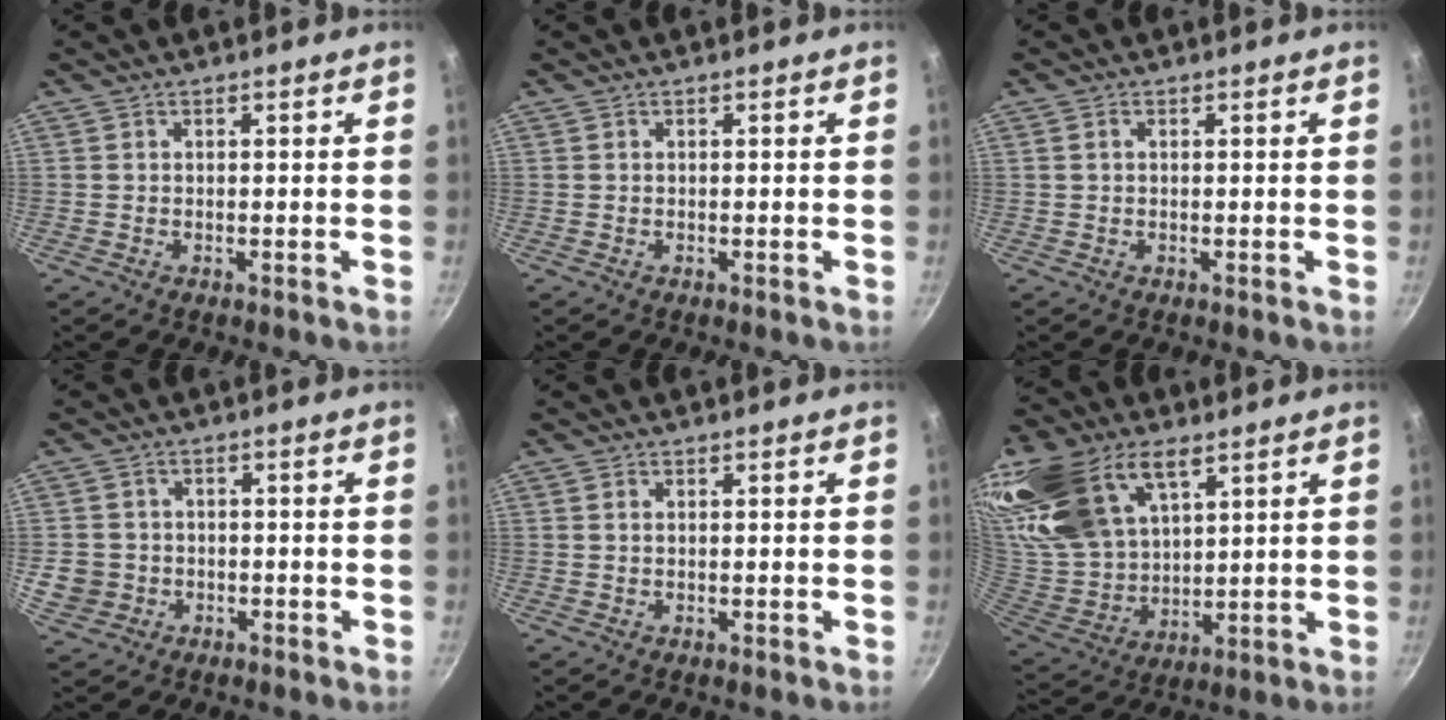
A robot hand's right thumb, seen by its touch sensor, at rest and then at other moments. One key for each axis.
{"total": 0.0}
{"total": 1.0, "fx": 0.2, "fy": 0.7, "fz": 0.7, "tx": -0.012, "ty": 0.004, "tz": 0.003}
{"total": 5.8, "fx": -1.2, "fy": 5.4, "fz": 1.8, "tx": -0.027, "ty": 0.017, "tz": -0.016}
{"total": 0.8, "fx": 0.4, "fy": 0.4, "fz": 0.6, "tx": -0.012, "ty": 0.001, "tz": 0.006}
{"total": 25.4, "fx": 13.3, "fy": 14.7, "fz": 15.8, "tx": -0.328, "ty": -0.013, "tz": 0.265}